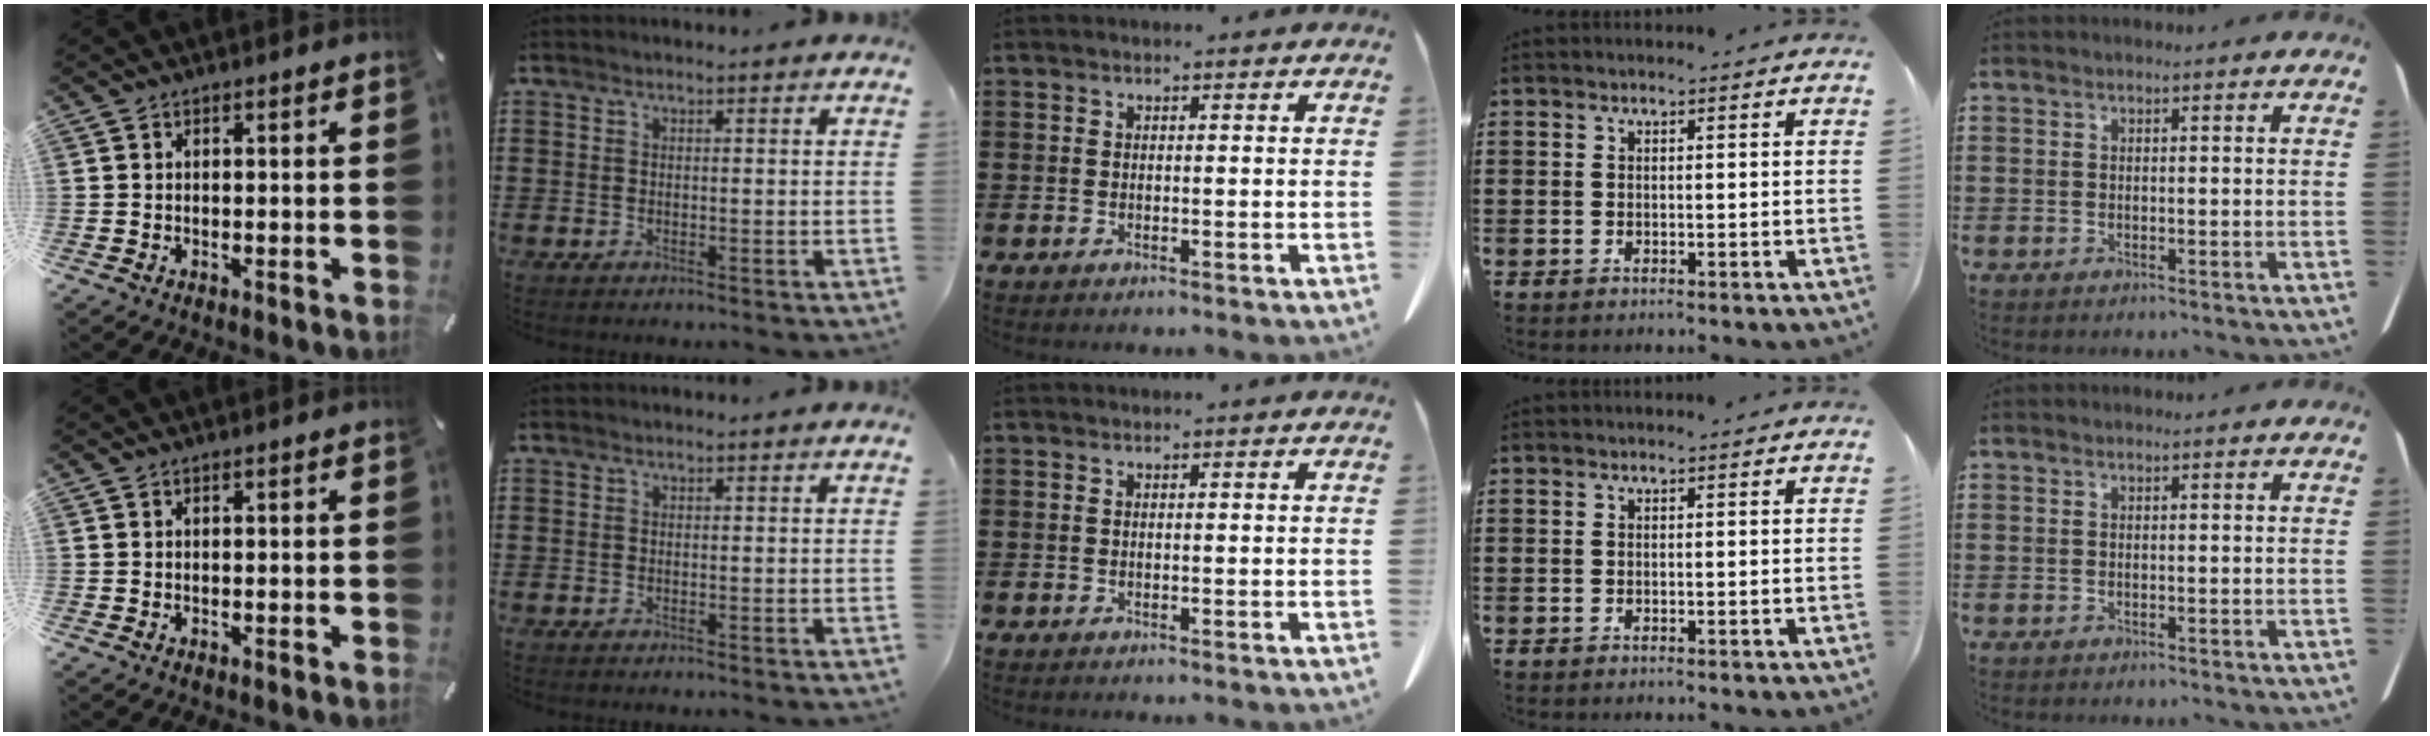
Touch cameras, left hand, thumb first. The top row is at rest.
{}